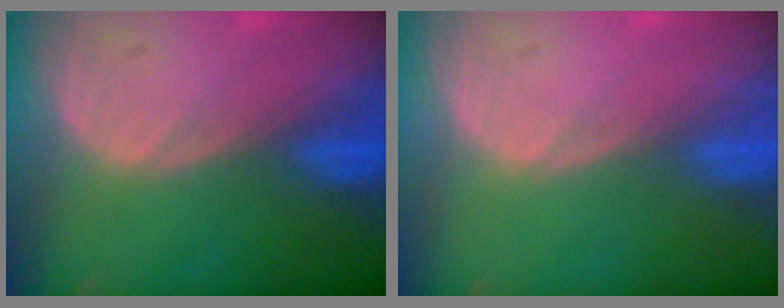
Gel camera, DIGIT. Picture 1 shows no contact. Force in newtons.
{"total": 0.0}